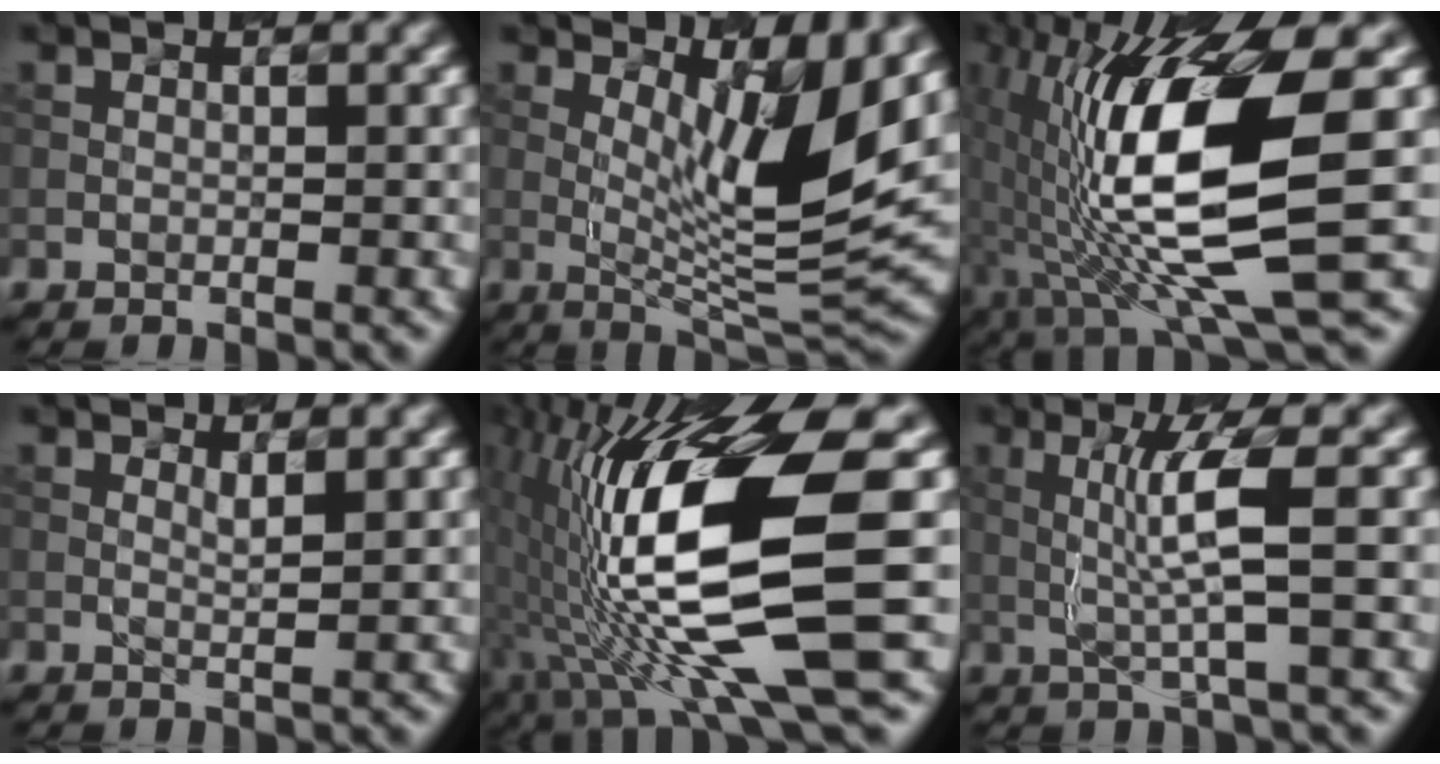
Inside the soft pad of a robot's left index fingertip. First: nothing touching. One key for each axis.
{"total": 8.1, "fx": 2.3, "fy": 1.9, "fz": 7.6, "tx": -0.124, "ty": -0.019, "tz": 0.059}
{"total": 13.1, "fx": -1.2, "fy": 2.9, "fz": 12.7, "tx": -0.238, "ty": 0.009, "tz": -0.010}
{"total": 0.8, "fx": 0.5, "fy": 0.0, "fz": 0.7, "tx": -0.013, "ty": 0.001, "tz": 0.015}
{"total": 14.6, "fx": -2.1, "fy": 3.2, "fz": 14.1, "tx": -0.260, "ty": 0.013, "tz": -0.018}
{"total": 4.4, "fx": 0.2, "fy": -0.1, "fz": 4.3, "tx": -0.102, "ty": 0.002, "tz": 0.023}